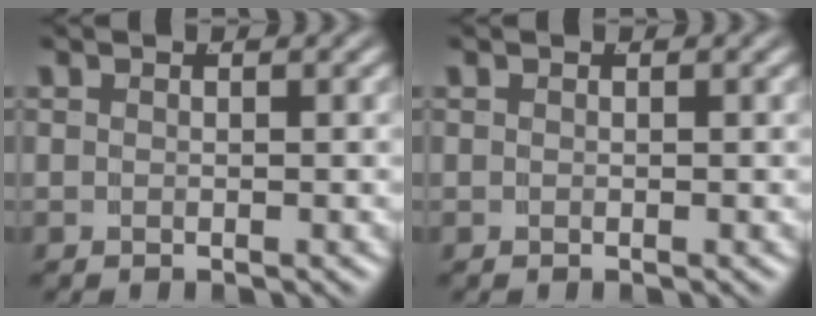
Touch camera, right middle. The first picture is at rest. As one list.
[{"total": 0.0}]